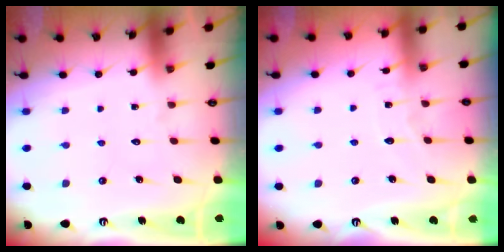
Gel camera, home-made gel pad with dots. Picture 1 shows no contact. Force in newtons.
{"total": 3.9, "press": 3.9, "slide": 0.5}